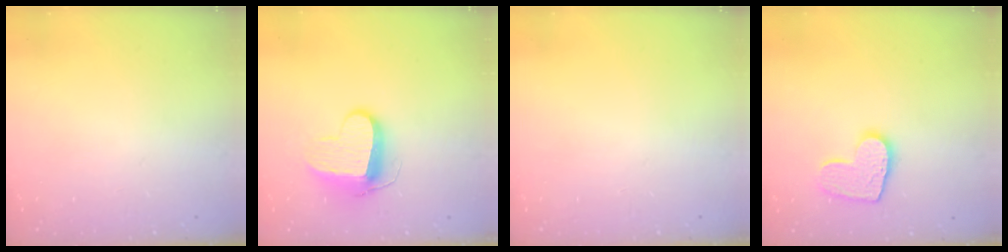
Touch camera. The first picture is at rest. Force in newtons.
{"total": 10.9, "press": 10.8, "slide": 0.6}
{"total": 0.0}
{"total": 10.6, "press": 10.6, "slide": 0.8}